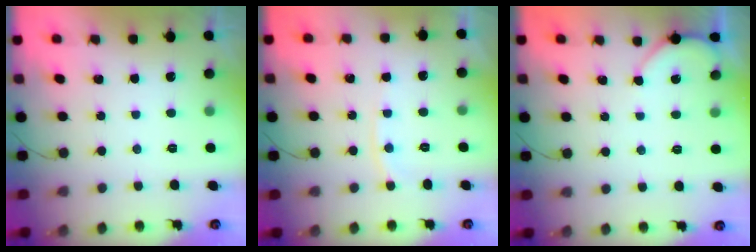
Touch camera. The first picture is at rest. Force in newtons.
{"total": 4.7, "press": 4.6, "slide": 0.8}
{"total": 2.3, "press": 2.2, "slide": 0.4}